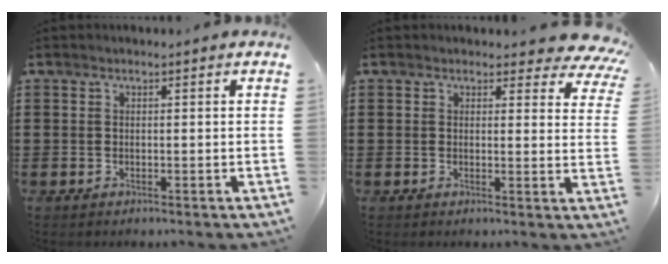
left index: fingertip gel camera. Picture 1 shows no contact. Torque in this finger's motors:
{"motor_torque": [0.72, -0.69, 0.03, 0.02]}